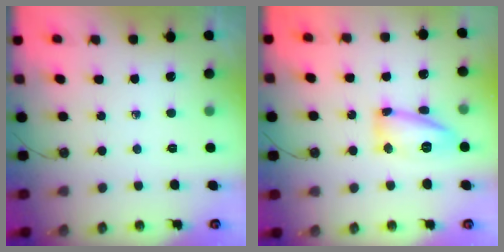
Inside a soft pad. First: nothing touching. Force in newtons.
{"total": 12.5, "press": 12.2, "slide": 2.5}